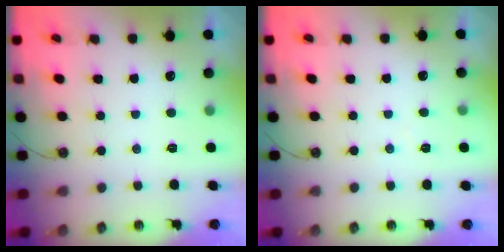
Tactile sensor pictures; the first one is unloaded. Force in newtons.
{"total": 2.9, "press": 2.9, "slide": 0.5}